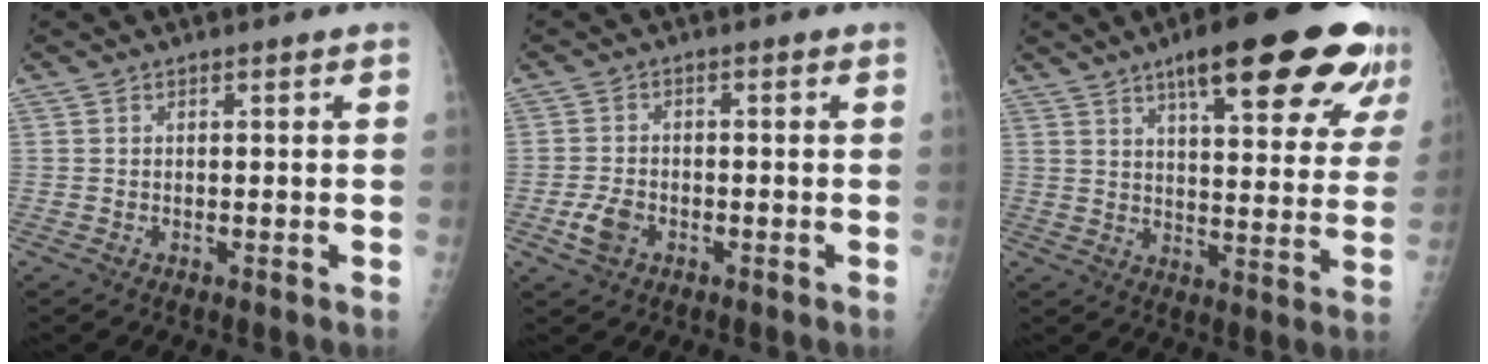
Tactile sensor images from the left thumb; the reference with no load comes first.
{"total": 4.1, "force": [-1.7, 2.7, 2.5], "torque": [-0.048, 0.006, -0.032]}
{"total": 23.6, "force": [14.2, 6.0, 17.8], "torque": [-0.216, -0.036, 0.191]}